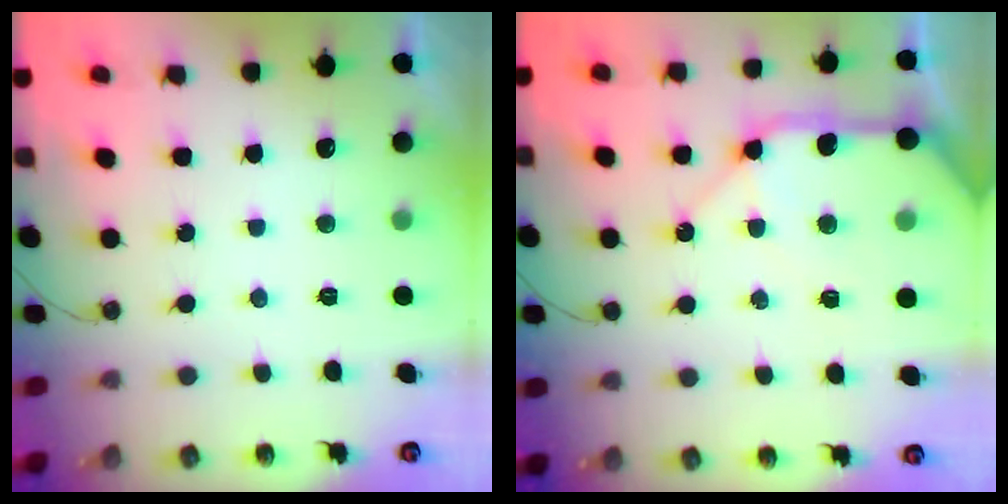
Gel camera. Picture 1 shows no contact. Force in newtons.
{"total": 17.0, "press": 16.8, "slide": 2.6}